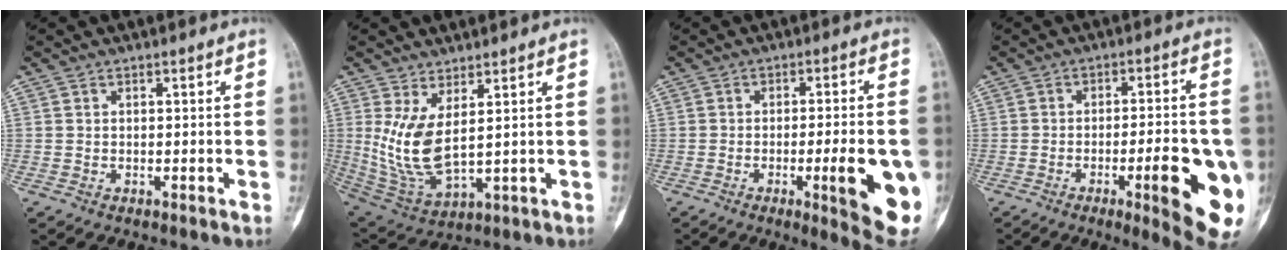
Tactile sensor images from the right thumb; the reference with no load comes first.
{"total": 10.5, "force": [2.5, 4.0, 9.4], "torque": [-0.199, -0.031, 0.068]}
{"total": 13.5, "force": [-3.7, 2.6, 12.7], "torque": [-0.159, -0.008, -0.044]}
{"total": 15.4, "force": [-4.6, 3.5, 14.3], "torque": [-0.172, 0.000, -0.056]}